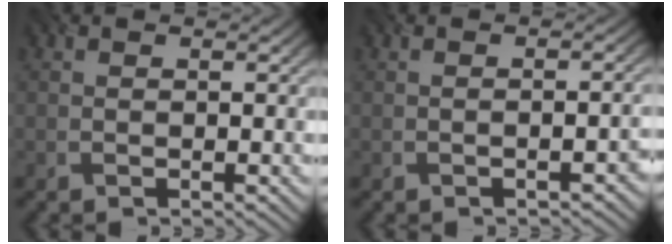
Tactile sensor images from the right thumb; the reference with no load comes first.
{"total": 1.7, "force": [-0.9, 0.4, 1.4], "torque": [-0.020, 0.007, -0.014]}